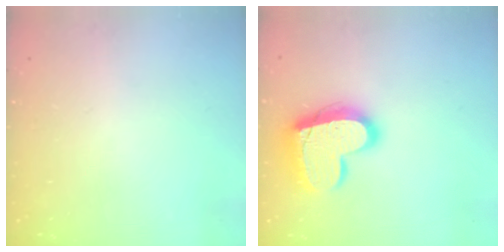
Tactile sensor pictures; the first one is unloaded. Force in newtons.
{"total": 17.2, "press": 17.2, "slide": 1.3}